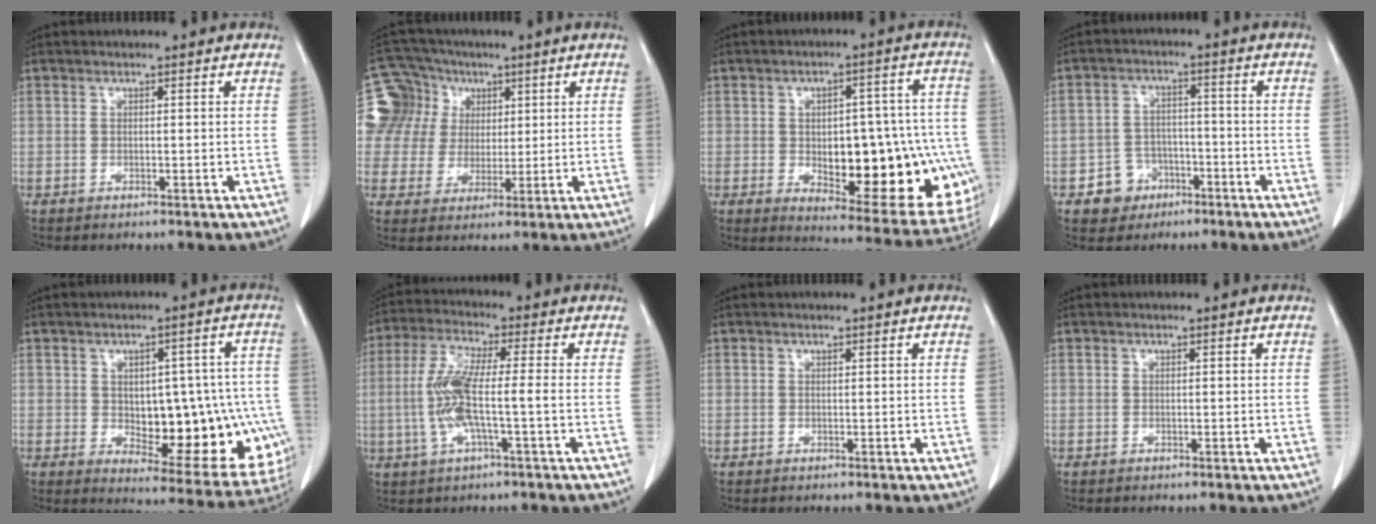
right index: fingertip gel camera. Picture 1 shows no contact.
{"total": 12.3, "force": [3.5, 11.6, 1.8], "torque": [-0.054, 0.054, 0.068]}
{"total": 22.8, "force": [-4.9, 9.4, 20.2], "torque": [-0.177, 0.024, -0.036]}
{"total": 5.8, "force": [-3.0, 4.8, 1.0], "torque": [-0.012, 0.016, -0.041]}
{"total": 18.9, "force": [-2.7, 9.1, 16.4], "torque": [-0.146, 0.027, -0.006]}
{"total": 9.0, "force": [-1.3, 0.9, 8.9], "torque": [-0.192, 0.006, -0.030]}
{"total": 0.0}
{"total": 0.0}